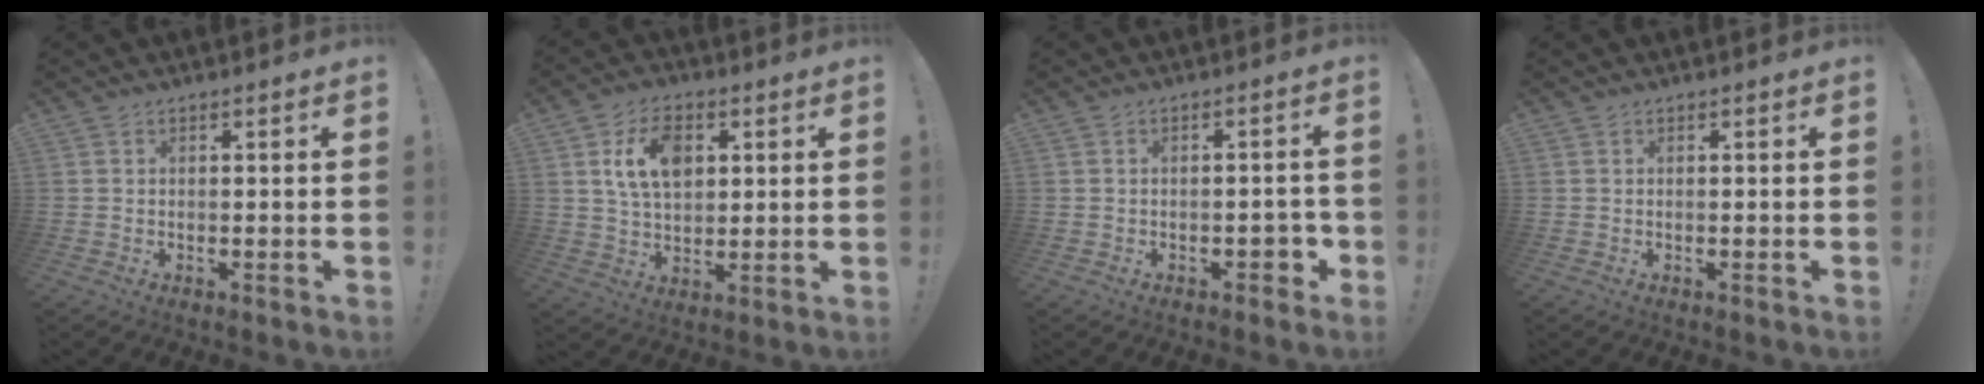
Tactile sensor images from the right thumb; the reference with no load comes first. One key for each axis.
{"total": 11.9, "fx": 3.8, "fy": 7.8, "fz": 8.2, "tx": -0.138, "ty": 0.005, "tz": 0.070}
{"total": 4.0, "fx": -1.9, "fy": 2.4, "fz": 2.6, "tx": -0.023, "ty": 0.010, "tz": -0.033}
{"total": 0.0}